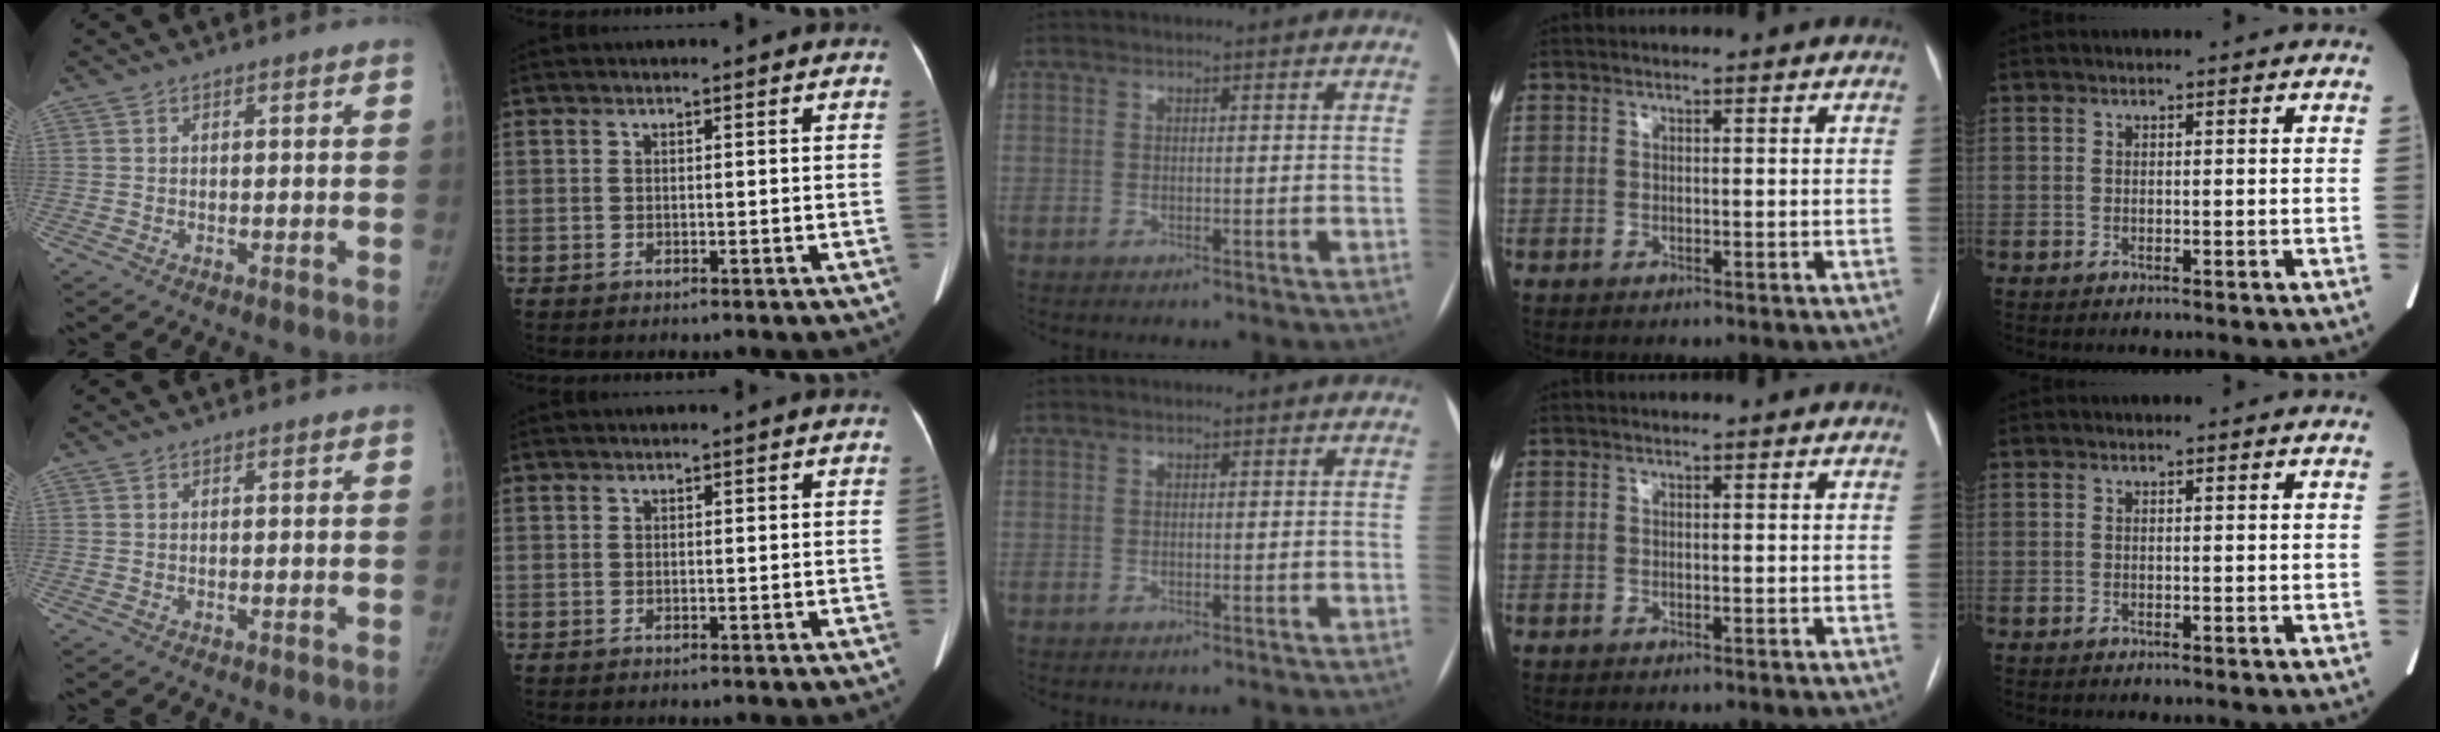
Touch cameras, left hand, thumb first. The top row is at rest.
{}